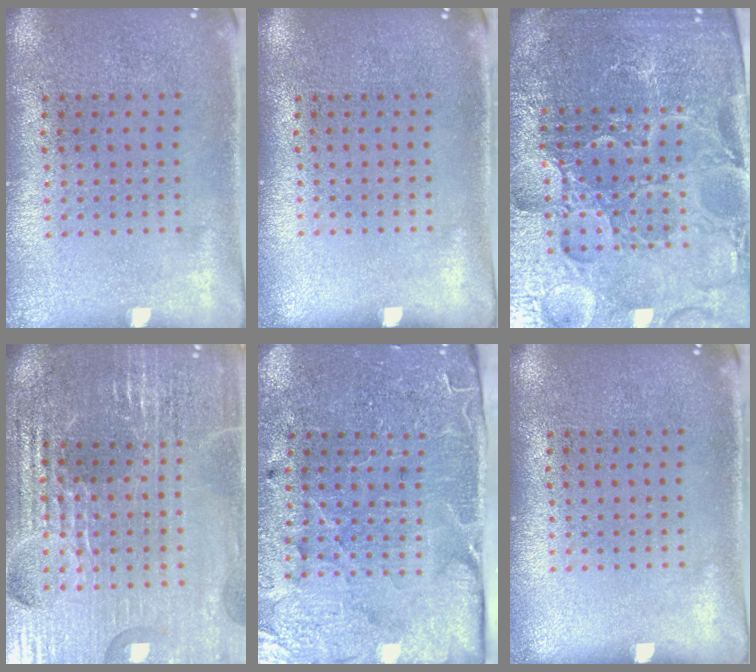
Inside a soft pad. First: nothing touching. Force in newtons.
{"total": 0.0}
{"total": 6.0, "press": 5.4, "slide": 2.7}
{"total": 5.3, "press": 4.8, "slide": 2.1}
{"total": 3.4, "press": 3.4, "slide": 0.6}
{"total": 0.0}